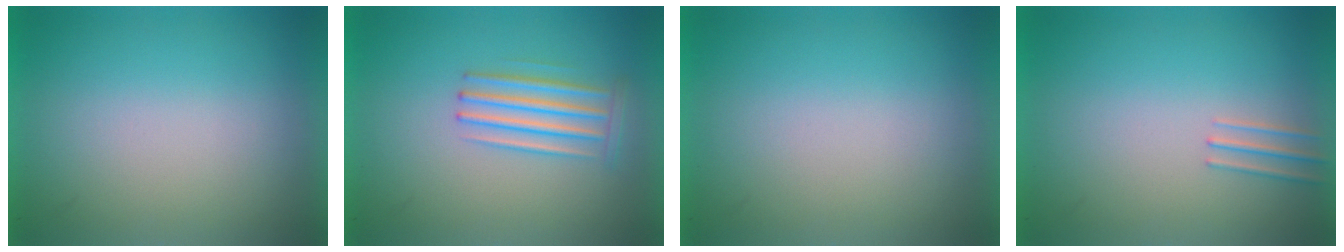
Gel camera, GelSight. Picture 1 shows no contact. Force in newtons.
{"total": 2.8}
{"total": 0.0}
{"total": 1.0}